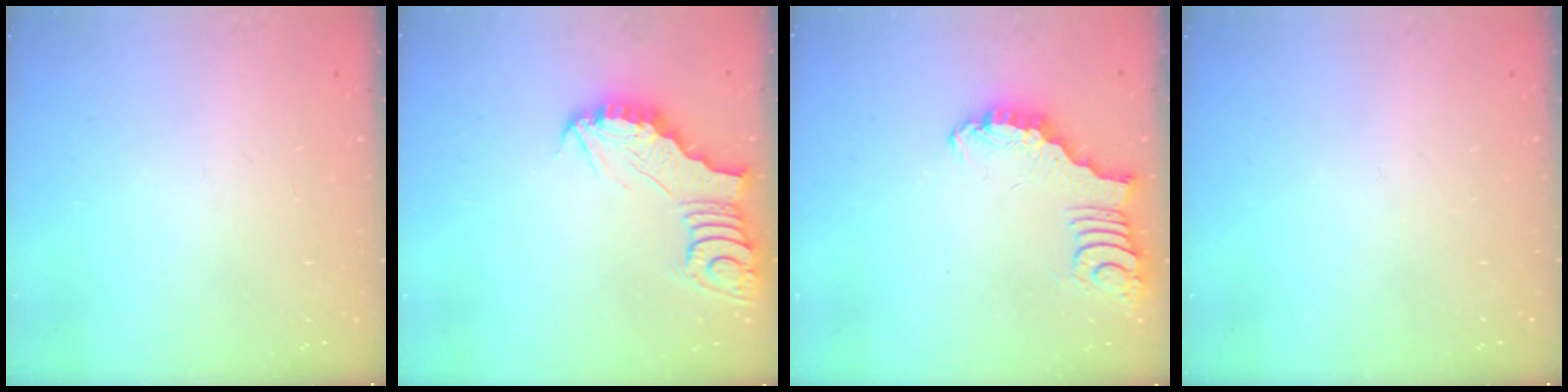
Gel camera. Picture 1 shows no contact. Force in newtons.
{"total": 3.2, "press": 3.2, "slide": 0.3}
{"total": 2.8, "press": 2.8, "slide": 0.3}
{"total": 0.0}